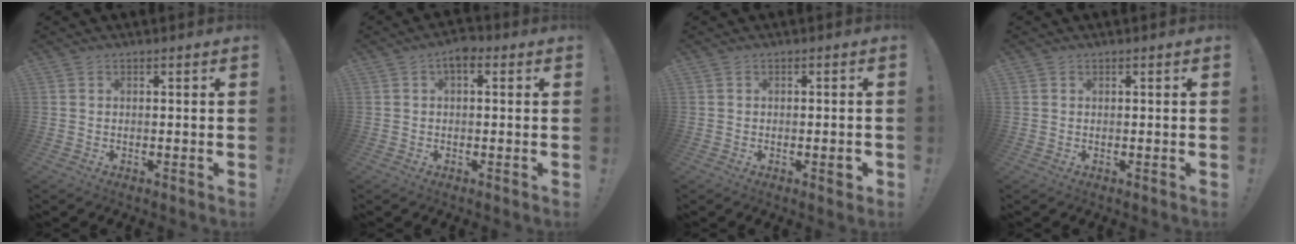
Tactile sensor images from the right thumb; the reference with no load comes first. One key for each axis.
{"total": 3.4, "fx": 0.9, "fy": 1.7, "fz": 2.8, "tx": -0.039, "ty": 0.000, "tz": 0.012}
{"total": 2.5, "fx": -1.1, "fy": 0.8, "fz": 2.1, "tx": -0.027, "ty": 0.004, "tz": -0.019}
{"total": 0.0}